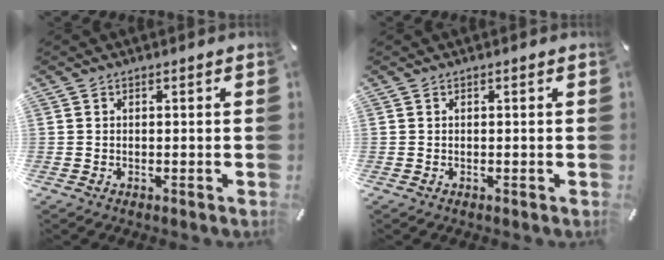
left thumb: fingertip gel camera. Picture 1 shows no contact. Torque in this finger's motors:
{"motor_torque": [-0.15, -0.05, -0.06, 0.06, 0.00]}